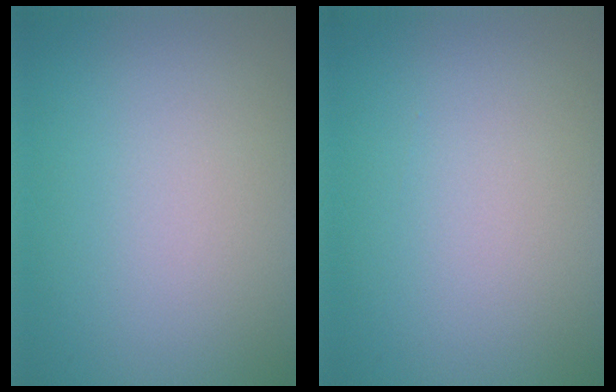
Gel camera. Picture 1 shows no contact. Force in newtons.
{"total": 0.0}